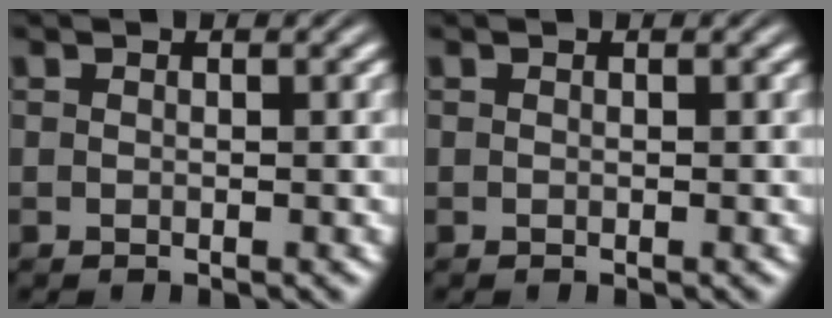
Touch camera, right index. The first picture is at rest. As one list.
[{"total": 0.0}]